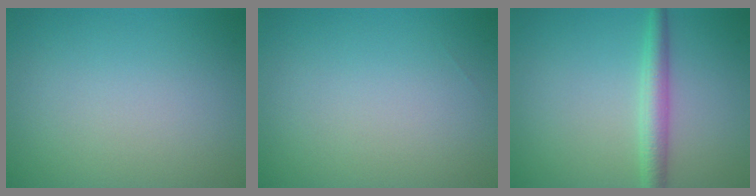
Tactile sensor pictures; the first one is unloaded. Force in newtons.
{"total": 0.0}
{"total": 2.7, "press": 2.7, "slide": 0.0}